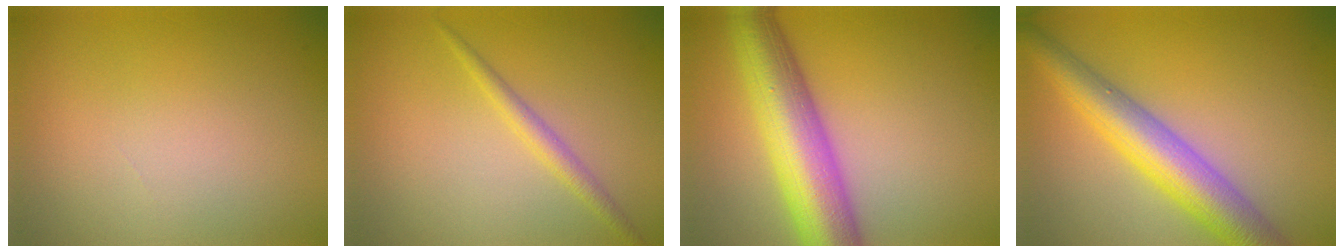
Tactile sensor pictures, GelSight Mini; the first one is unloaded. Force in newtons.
{"total": 1.7, "press": 1.7, "slide": 0.1}
{"total": 9.3, "press": 9.3, "slide": 0.3}
{"total": 6.8, "press": 6.8, "slide": 0.1}